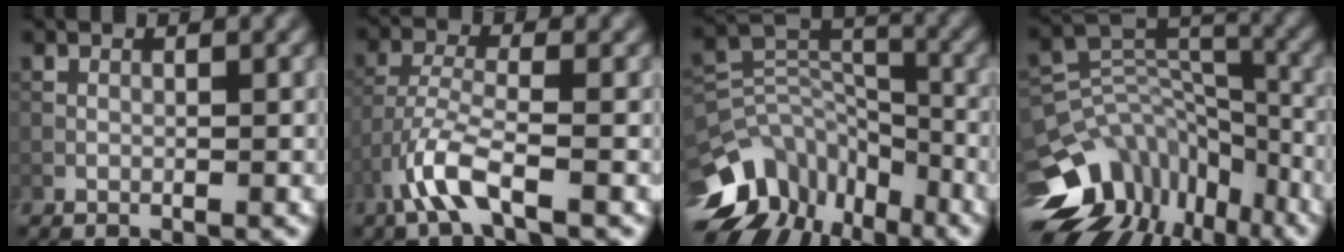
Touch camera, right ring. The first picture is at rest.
{"total": 4.4, "force": [-2.7, 1.0, 3.3], "torque": [-0.075, 0.001, -0.063]}
{"total": 10.2, "force": [-6.3, 6.6, 4.7], "torque": [-0.088, 0.022, -0.119]}
{"total": 12.2, "force": [-7.1, 7.9, 6.2], "torque": [-0.130, 0.026, -0.113]}